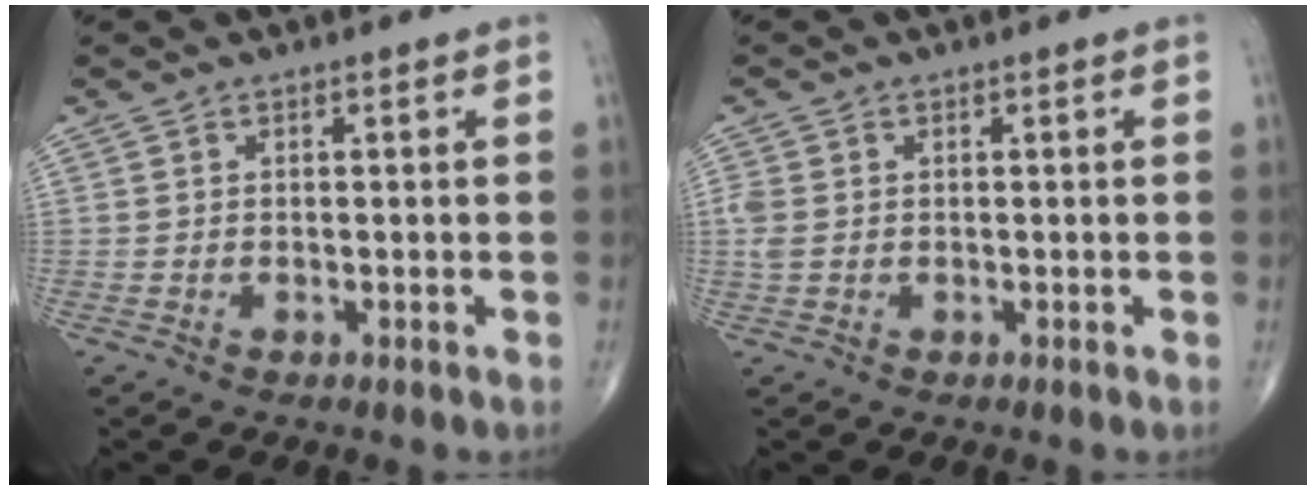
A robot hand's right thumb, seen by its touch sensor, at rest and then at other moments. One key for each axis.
{"total": 2.5, "fx": 0.0, "fy": 1.8, "fz": 1.7, "tx": -0.058, "ty": 0.002, "tz": 0.000}